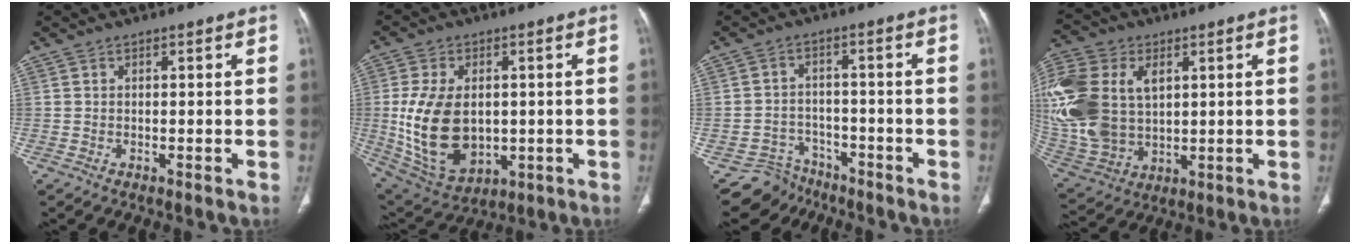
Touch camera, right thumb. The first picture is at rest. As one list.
[{"total": 16.6, "force": [-0.3, 10.7, 12.6], "torque": [-0.224, -0.009, 0.023]}, {"total": 6.8, "force": [-5.5, 3.6, -1.8], "torque": [0.047, 0.056, -0.093]}, {"total": 23.6, "force": [4.6, 16.1, 16.6], "torque": [-0.391, 0.001, 0.099]}]